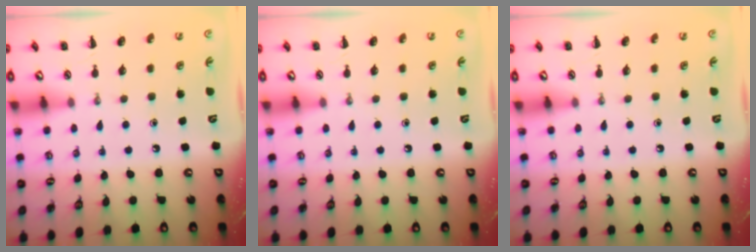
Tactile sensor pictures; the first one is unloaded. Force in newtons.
{"total": 0.5, "press": 0.1, "slide": 0.5}
{"total": 0.0}